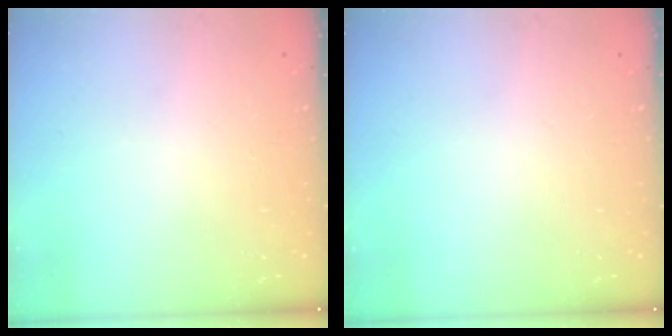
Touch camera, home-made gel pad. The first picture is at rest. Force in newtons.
{"total": 0.0}